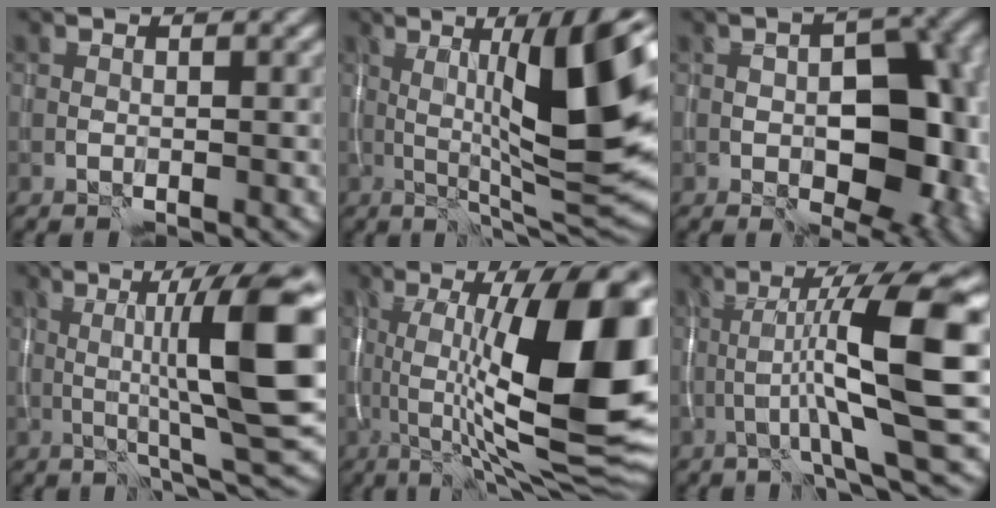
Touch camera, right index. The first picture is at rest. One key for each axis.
{"total": 12.4, "fx": 2.1, "fy": 2.2, "fz": 12.0, "tx": -0.174, "ty": 0.007, "tz": 0.034}
{"total": 10.9, "fx": -1.7, "fy": 6.3, "fz": 8.7, "tx": -0.106, "ty": 0.001, "tz": -0.017}
{"total": 10.9, "fx": 1.2, "fy": 1.7, "fz": 10.8, "tx": -0.156, "ty": 0.008, "tz": 0.022}
{"total": 16.1, "fx": 1.0, "fy": 4.1, "fz": 15.5, "tx": -0.214, "ty": 0.006, "tz": 0.010}
{"total": 9.8, "fx": -0.8, "fy": 1.1, "fz": 9.7, "tx": -0.147, "ty": 0.022, "tz": -0.013}